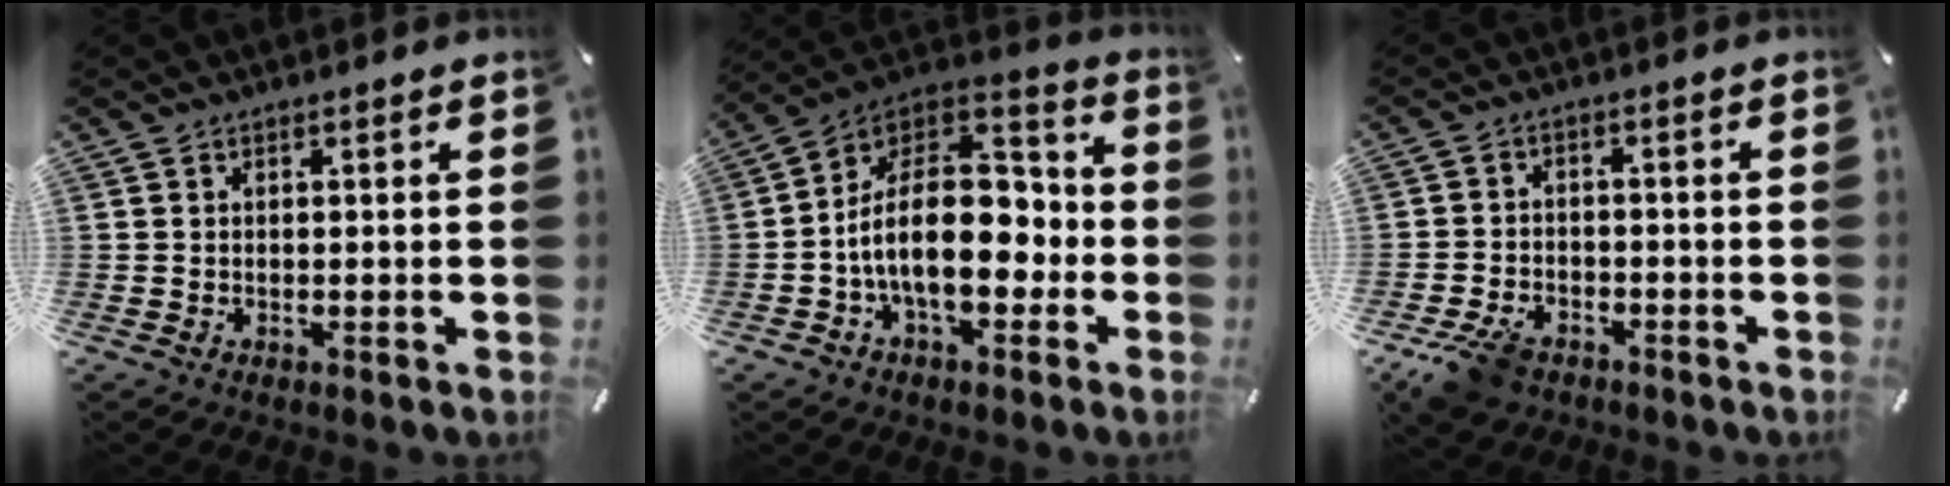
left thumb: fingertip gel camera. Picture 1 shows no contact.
{"total": 20.5, "force": [-3.3, 12.7, 15.7], "torque": [-0.263, 0.003, -0.052]}
{"total": 6.7, "force": [-4.3, 4.1, 3.1], "torque": [-0.076, 0.016, -0.083]}